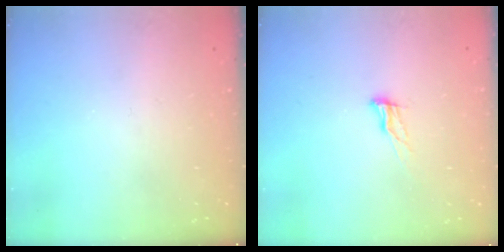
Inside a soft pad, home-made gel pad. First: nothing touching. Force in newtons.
{"total": 7.9, "press": 7.6, "slide": 2.2}